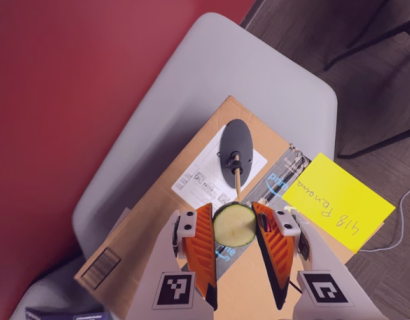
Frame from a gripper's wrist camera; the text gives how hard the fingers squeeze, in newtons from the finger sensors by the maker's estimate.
{"total": 8.4, "left": 8.3, "right": 8.5}